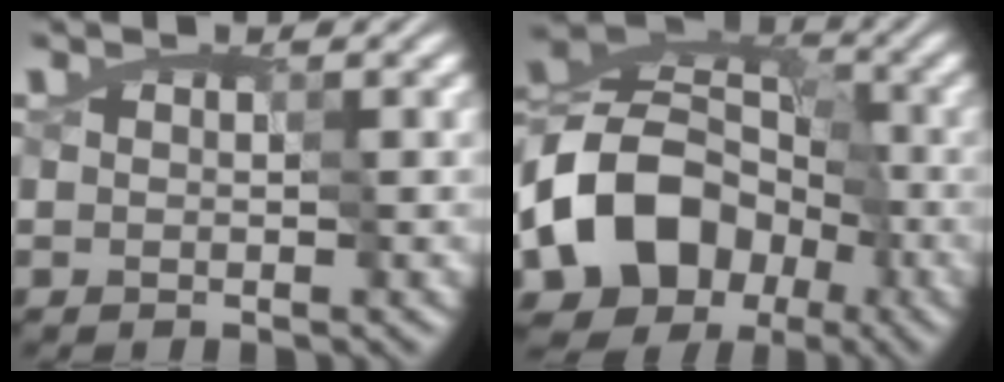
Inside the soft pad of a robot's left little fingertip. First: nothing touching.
{"total": 12.0, "force": [-6.0, 8.8, 5.4], "torque": [-0.100, -0.001, -0.113]}